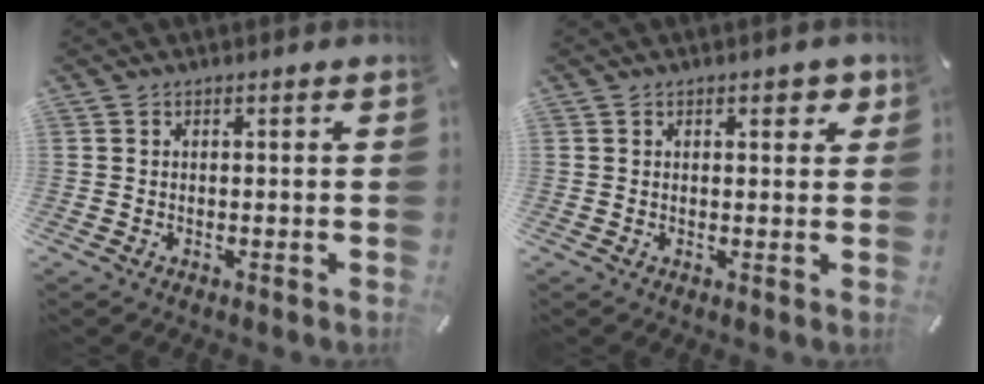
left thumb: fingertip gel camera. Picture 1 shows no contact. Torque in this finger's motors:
{"motor_torque": [0.65, 0.58, 0.28, -0.39, 0.01]}